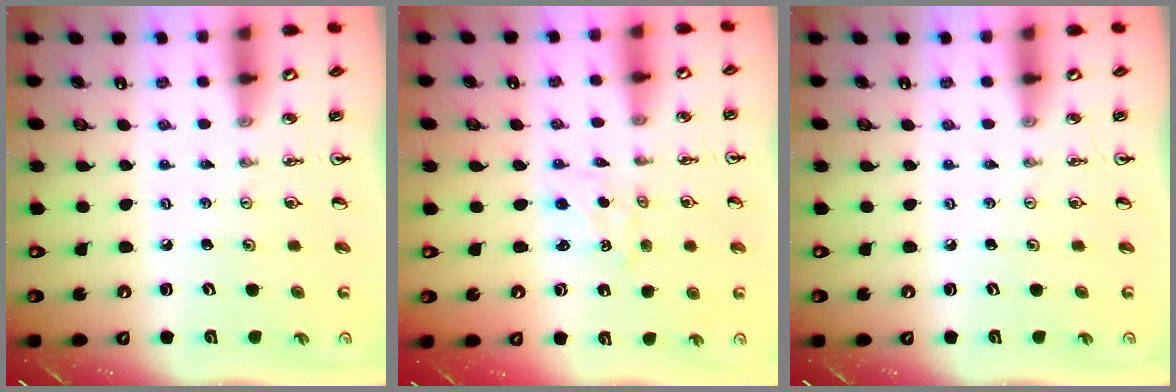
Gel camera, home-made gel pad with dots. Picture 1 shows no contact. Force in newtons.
{"total": 0.9, "press": 0.7, "slide": 0.6}
{"total": 0.0}